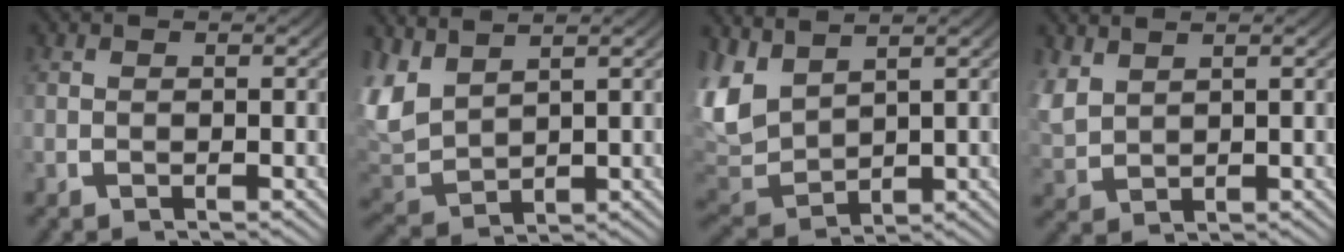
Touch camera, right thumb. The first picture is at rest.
{"total": 7.0, "force": [1.1, 5.2, 4.6], "torque": [-0.149, -0.033, 0.047]}
{"total": 8.0, "force": [0.6, 6.1, 5.2], "torque": [-0.164, -0.036, 0.037]}
{"total": 3.4, "force": [1.4, 2.4, 1.9], "torque": [-0.065, -0.011, 0.044]}